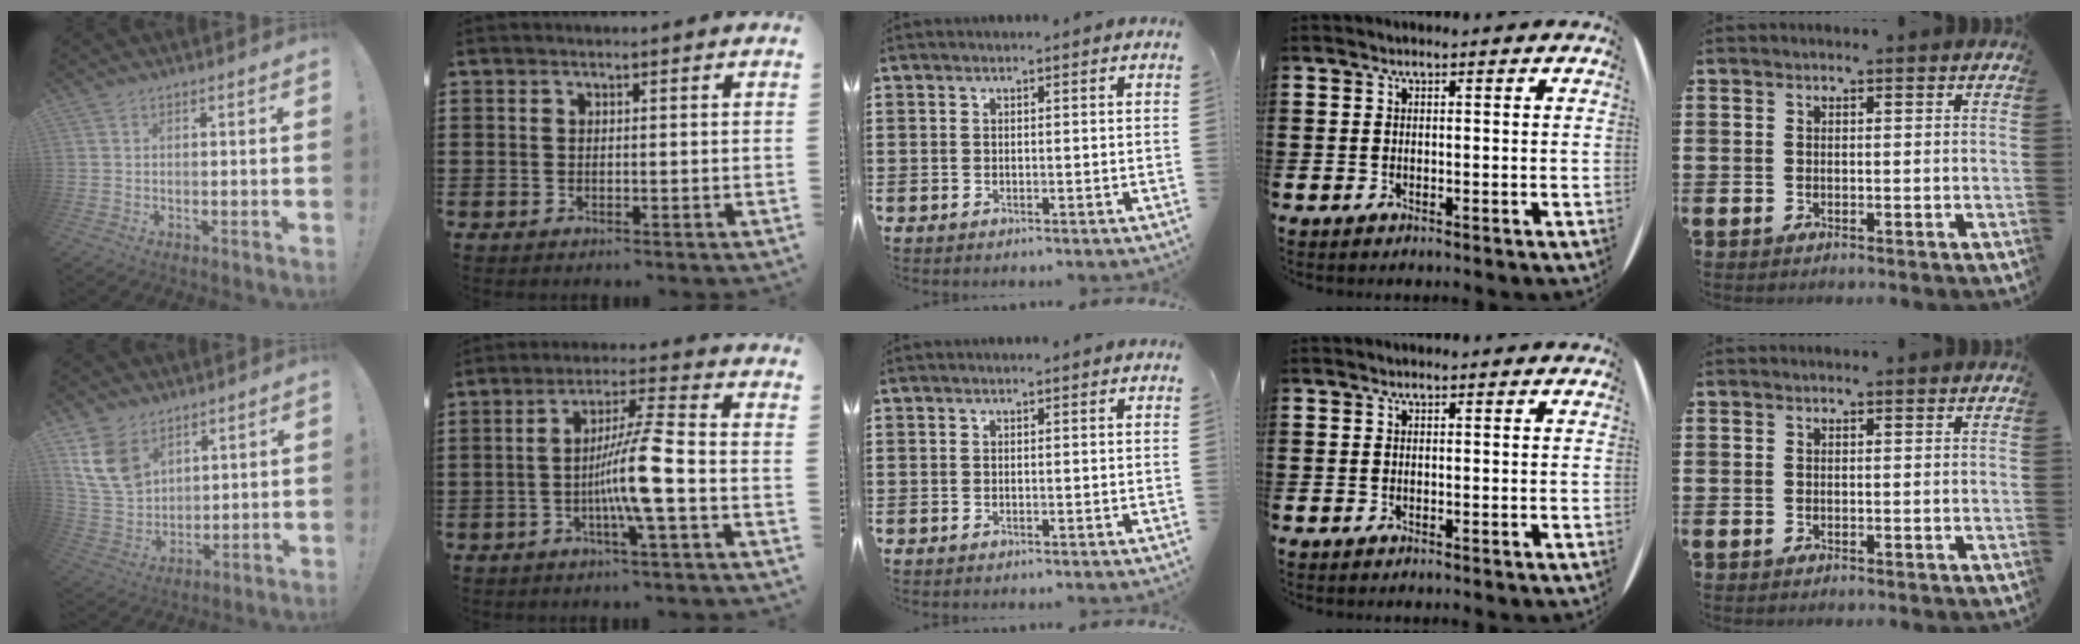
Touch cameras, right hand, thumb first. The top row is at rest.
{"thumb": {"total": 12.4, "force": [7.0, 8.5, 5.9], "torque": [-0.111, -0.034, 0.143]}, "index": {"total": 9.4, "force": [-2.5, 0.1, 9.1], "torque": [-0.174, -0.007, -0.054]}}